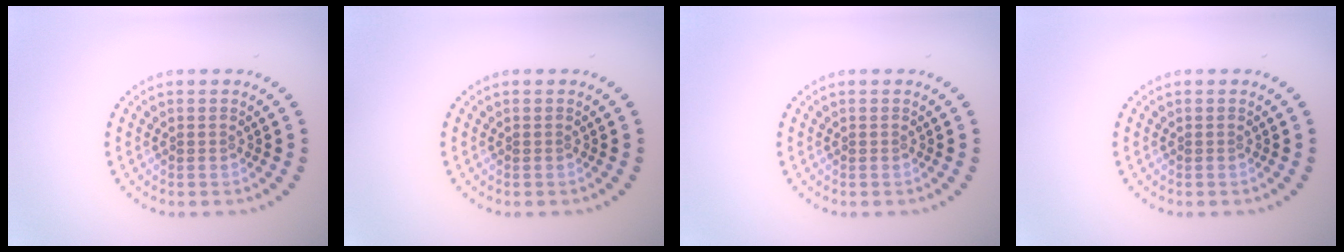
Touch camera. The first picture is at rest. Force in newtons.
{"total": 0.0}
{"total": 0.0}
{"total": 0.0}